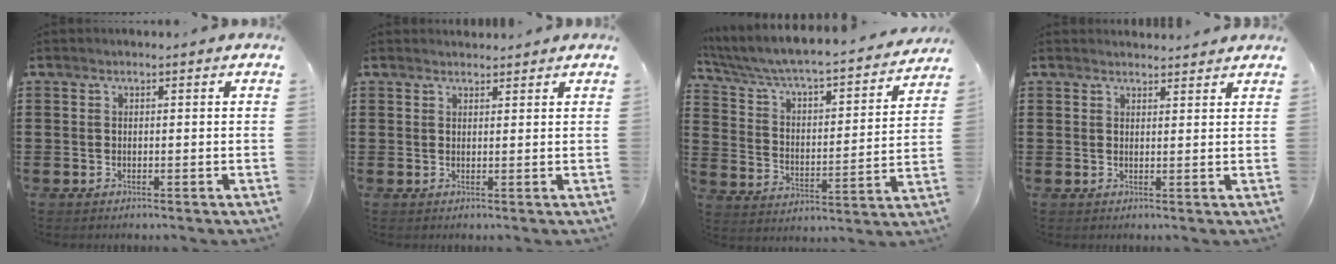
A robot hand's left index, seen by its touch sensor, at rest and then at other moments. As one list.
[{"total": 1.3, "force": [1.3, 0.3, 0.1], "torque": [-0.005, 0.001, 0.026]}, {"total": 4.8, "force": [4.2, 0.7, 2.2], "torque": [-0.068, -0.044, 0.060]}, {"total": 1.8, "force": [1.8, 0.2, 0.1], "torque": [-0.007, 0.000, 0.036]}]